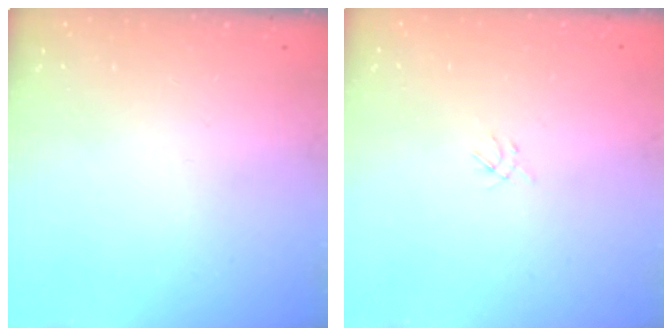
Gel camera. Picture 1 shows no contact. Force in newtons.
{"total": 1.2, "press": 1.1, "slide": 0.5}